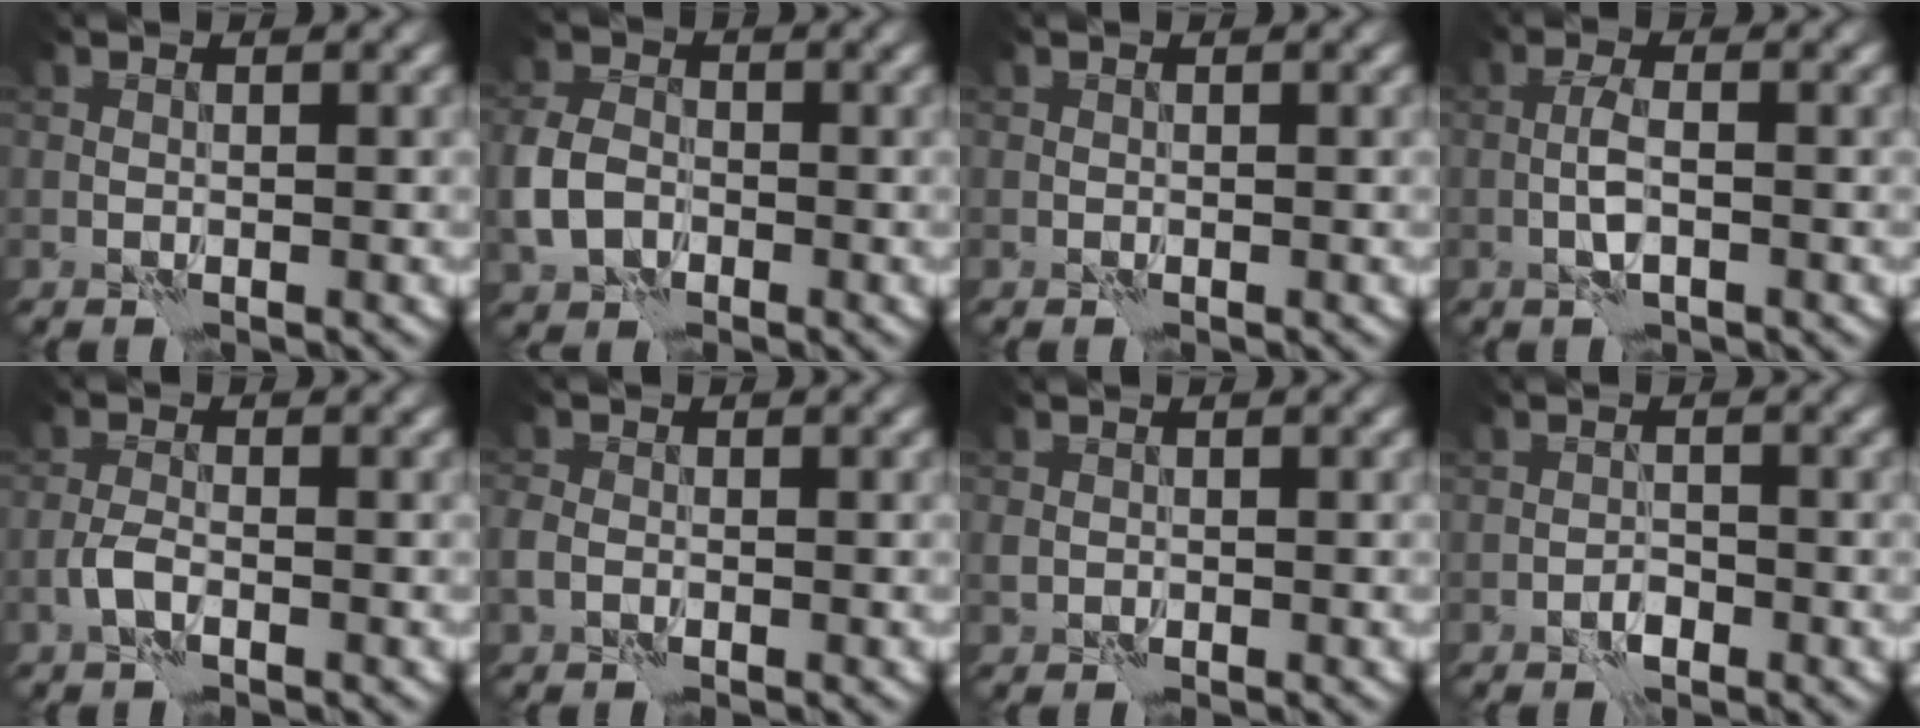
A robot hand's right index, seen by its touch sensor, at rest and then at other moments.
{"total": 4.2, "force": [-1.4, 3.2, 2.3], "torque": [-0.062, 0.000, -0.036]}
{"total": 0.0}
{"total": 2.3, "force": [-0.7, 0.6, 2.1], "torque": [-0.045, 0.003, -0.019]}
{"total": 1.9, "force": [-1.0, 0.7, 1.4], "torque": [-0.032, 0.004, -0.026]}
{"total": 1.6, "force": [-0.7, 1.2, 0.9], "torque": [-0.021, 0.001, -0.021]}
{"total": 0.9, "force": [-0.2, 0.8, 0.3], "torque": [-0.006, -0.003, -0.007]}
{"total": 1.2, "force": [-0.8, 0.5, 0.7], "torque": [-0.008, 0.005, -0.019]}